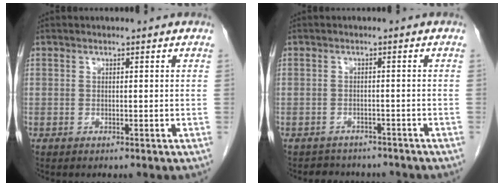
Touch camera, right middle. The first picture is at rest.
{"total": 5.5, "force": [-4.9, 2.4, 0.5], "torque": [-0.006, 0.007, -0.059]}